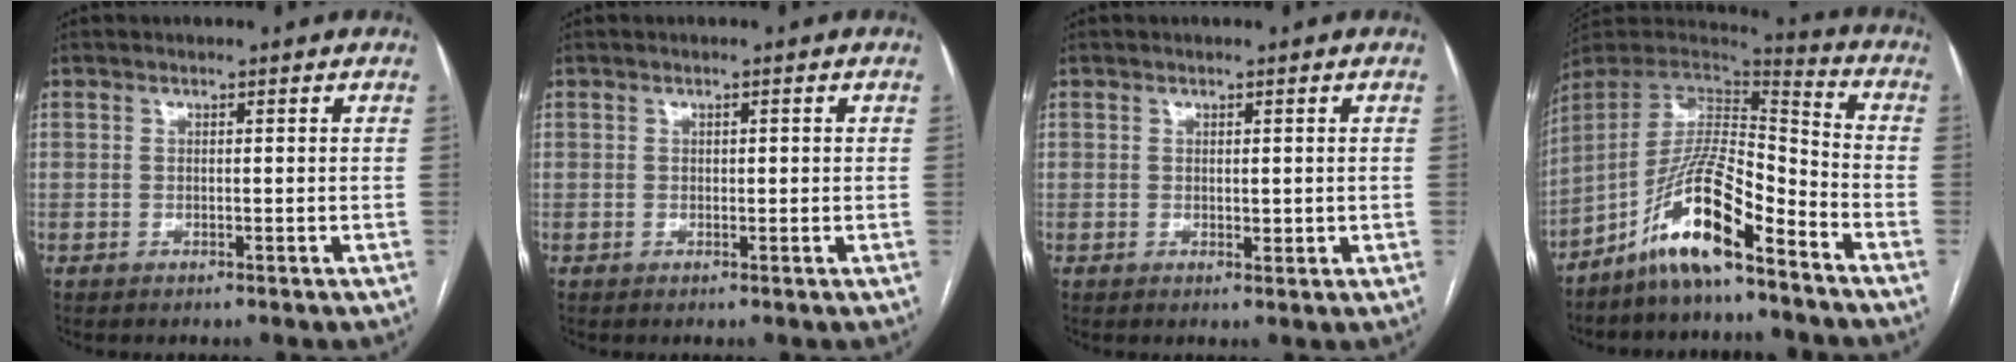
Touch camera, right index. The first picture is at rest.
{"total": 1.0, "force": [0.2, 0.6, 0.7], "torque": [-0.008, 0.002, 0.004]}
{"total": 1.5, "force": [0.2, 0.8, 1.2], "torque": [-0.016, -0.005, 0.006]}
{"total": 14.1, "force": [-9.3, 2.3, 10.3], "torque": [-0.194, 0.012, -0.169]}